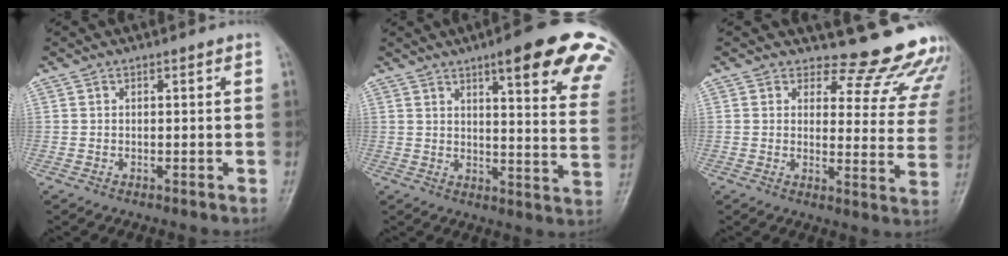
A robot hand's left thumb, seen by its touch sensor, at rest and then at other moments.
{"total": 20.4, "force": [12.6, 3.8, 15.6], "torque": [-0.171, -0.044, 0.144]}
{"total": 14.9, "force": [14.1, 4.3, 2.0], "torque": [0.029, -0.148, 0.141]}